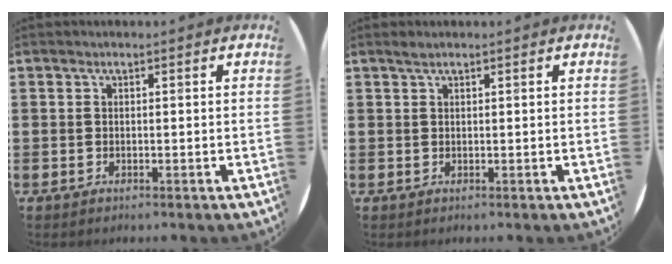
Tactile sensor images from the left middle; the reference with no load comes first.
{"total": 0.6, "force": [0.6, 0.0, 0.3], "torque": [-0.006, 0.000, 0.011]}